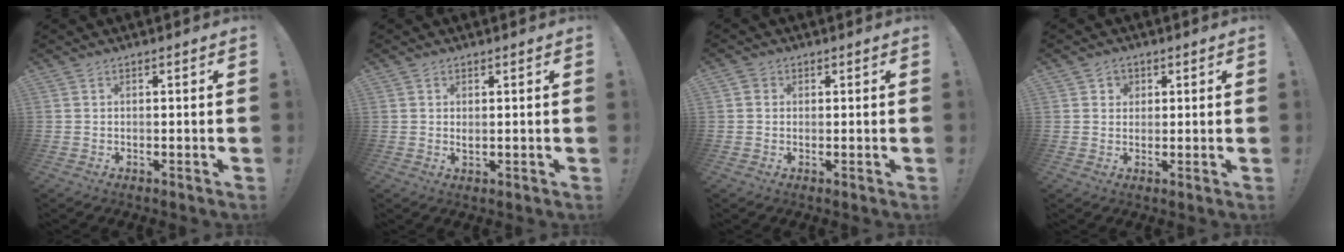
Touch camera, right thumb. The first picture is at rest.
{"total": 0.9, "force": [0.5, 0.5, 0.5], "torque": [-0.001, -0.004, 0.007]}
{"total": 1.8, "force": [0.6, 1.6, 0.5], "torque": [-0.006, 0.001, 0.010]}
{"total": 2.9, "force": [1.1, 2.6, 0.6], "torque": [-0.004, -0.004, 0.018]}